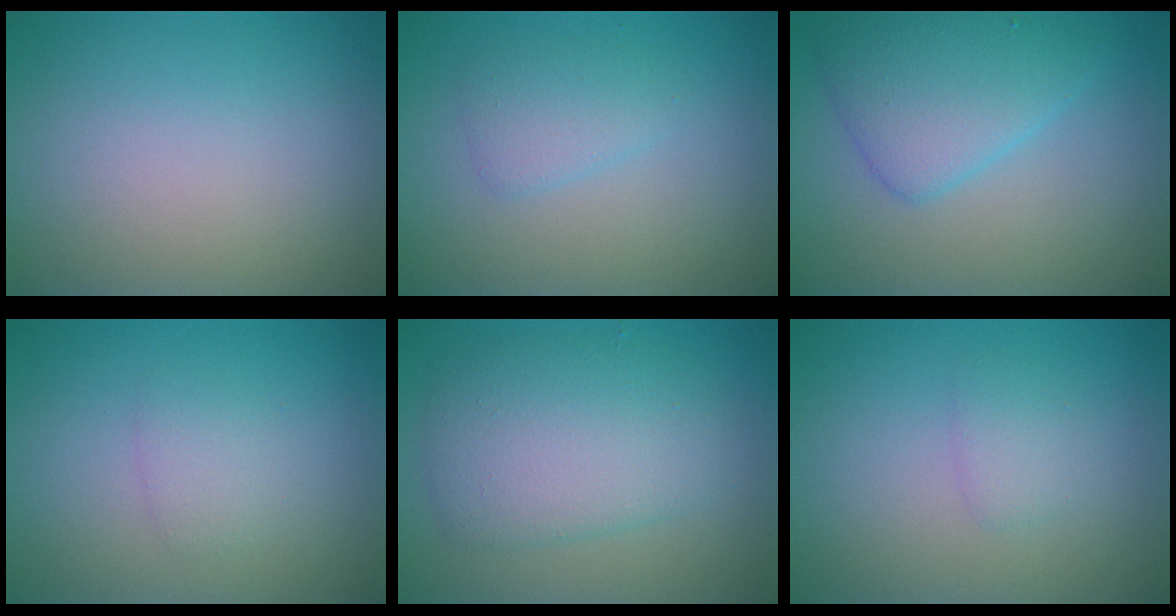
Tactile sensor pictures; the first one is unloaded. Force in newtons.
{"total": 1.9, "press": 1.9, "slide": 0.1}
{"total": 4.6, "press": 4.5, "slide": 0.1}
{"total": 1.4, "press": 1.4, "slide": 0.1}
{"total": 5.5, "press": 5.5, "slide": 0.1}
{"total": 1.3, "press": 1.3, "slide": 0.0}